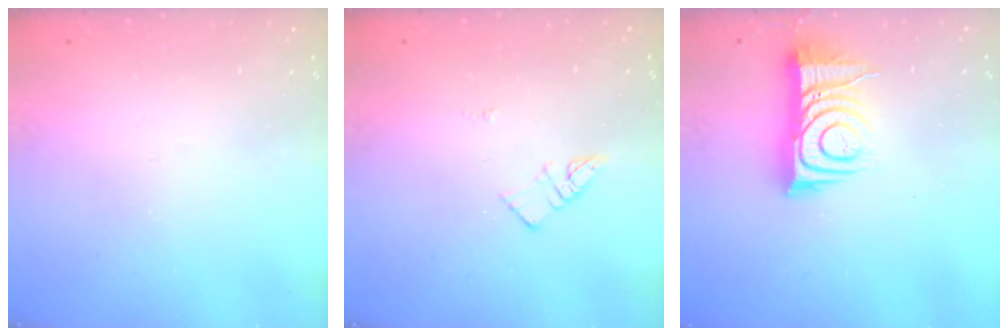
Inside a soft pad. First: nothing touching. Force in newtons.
{"total": 3.3, "press": 3.3, "slide": 0.3}
{"total": 12.0, "press": 12.0, "slide": 1.1}